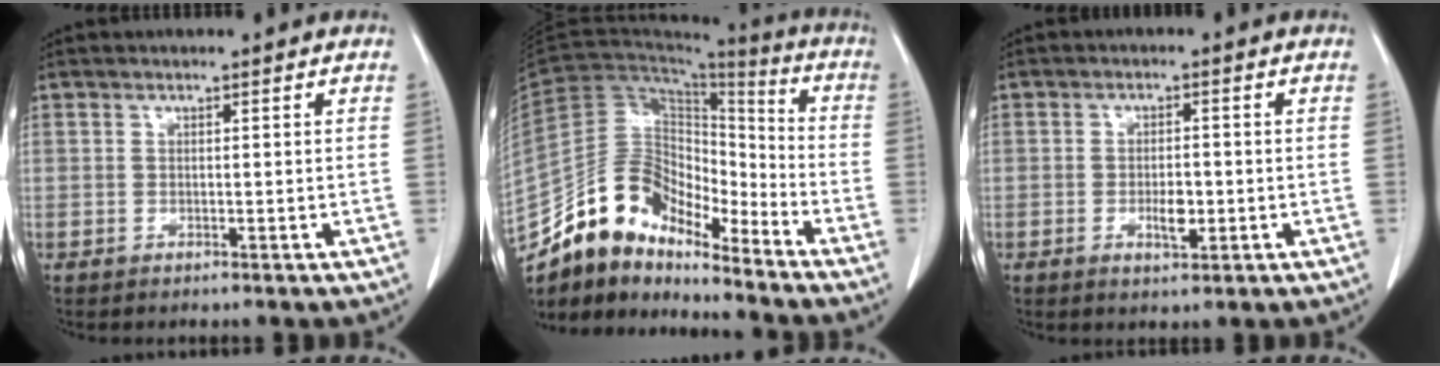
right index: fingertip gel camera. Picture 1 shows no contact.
{"total": 13.6, "force": [-11.7, 5.2, 4.4], "torque": [-0.074, 0.059, -0.219]}
{"total": 3.5, "force": [-0.8, 1.4, 3.1], "torque": [-0.055, 0.002, -0.007]}